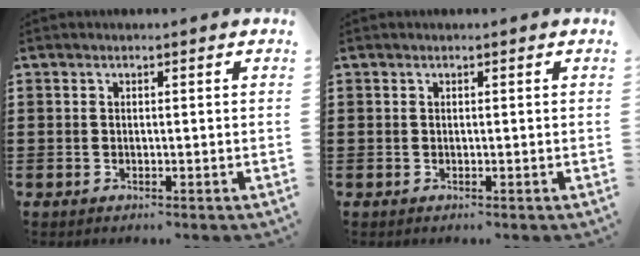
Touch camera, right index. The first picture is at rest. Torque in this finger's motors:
{"motor_torque": [-0.10, 0.20, 0.02, 0.01]}